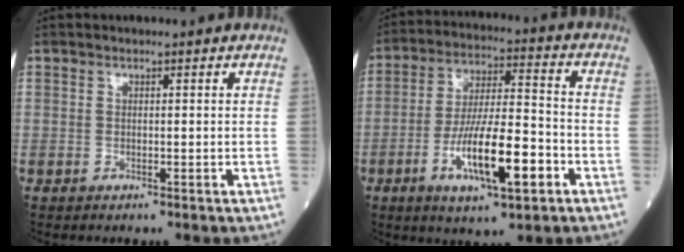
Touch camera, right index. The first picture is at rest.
{"total": 13.4, "force": [-5.1, 2.7, 12.1], "torque": [-0.223, -0.004, -0.084]}